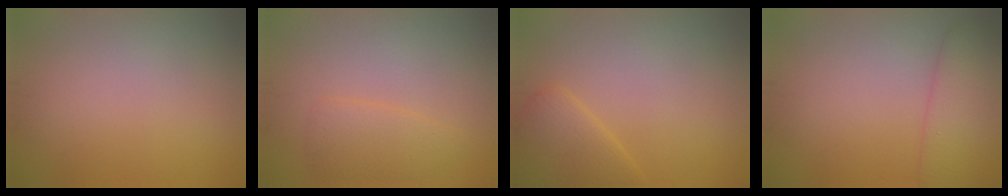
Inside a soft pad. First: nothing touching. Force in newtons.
{"total": 2.5, "press": 2.5, "slide": 0.1}
{"total": 3.1, "press": 3.1, "slide": 0.1}
{"total": 4.8, "press": 4.8, "slide": 0.2}